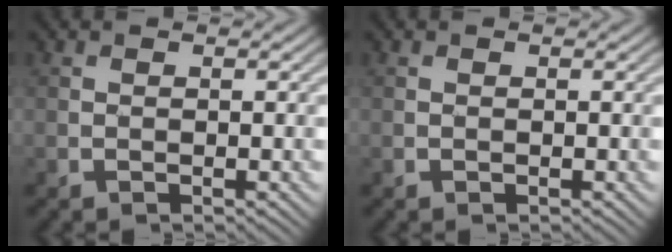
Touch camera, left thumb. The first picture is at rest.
{"total": 0.0}